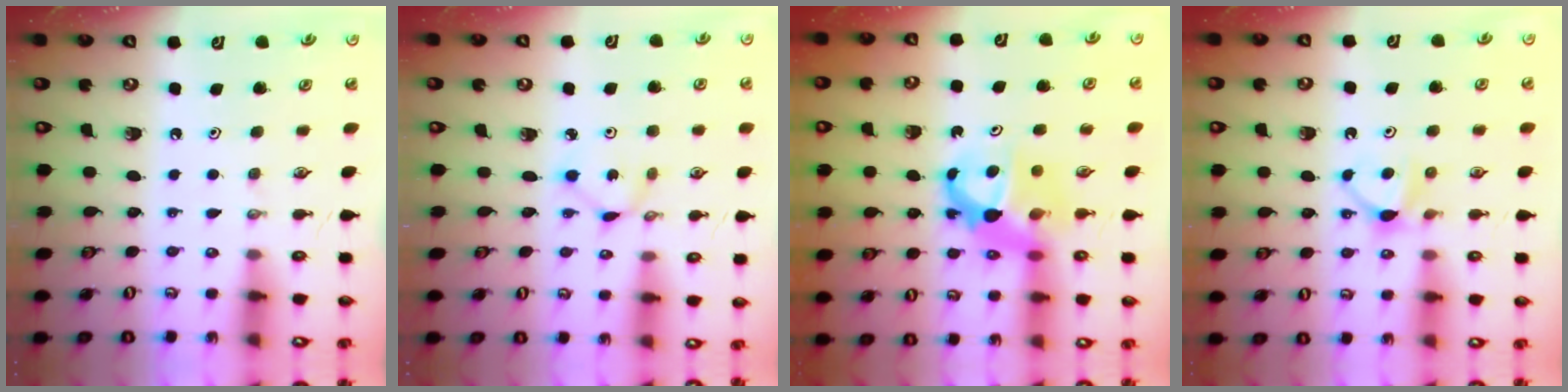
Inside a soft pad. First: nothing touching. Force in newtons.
{"total": 1.6, "press": 1.6, "slide": 0.2}
{"total": 6.8, "press": 6.7, "slide": 0.4}
{"total": 5.5, "press": 5.5, "slide": 0.7}